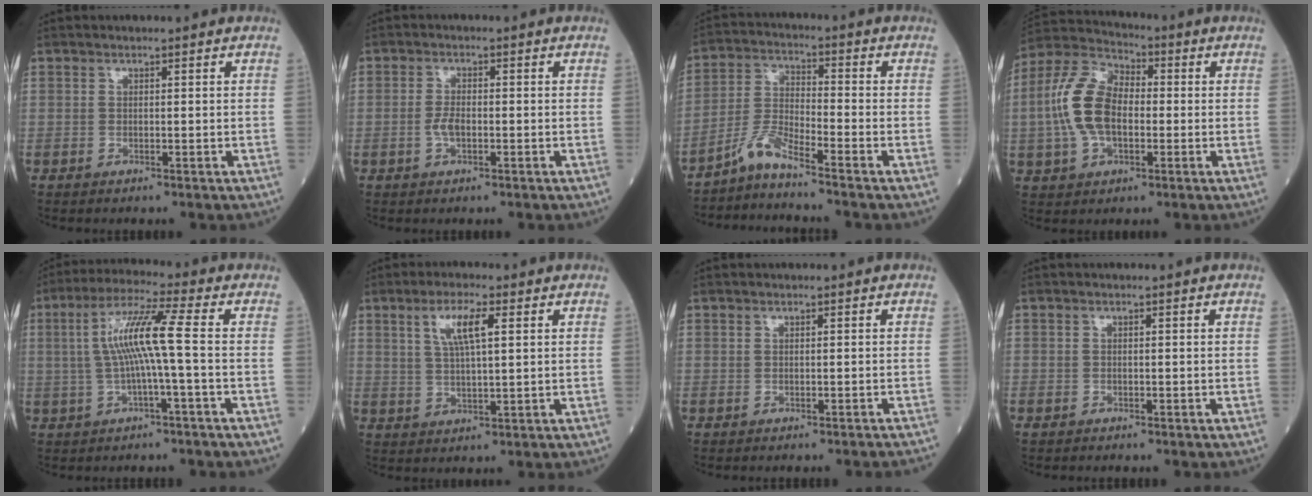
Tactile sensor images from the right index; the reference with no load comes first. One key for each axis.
{"total": 2.5, "fx": -0.6, "fy": 1.1, "fz": 2.1, "tx": -0.047, "ty": 0.002, "tz": -0.013}
{"total": 5.3, "fx": -4.6, "fy": -0.4, "fz": 2.7, "tx": -0.064, "ty": -0.016, "tz": -0.099}
{"total": 11.8, "fx": -0.7, "fy": 6.8, "fz": 9.7, "tx": -0.226, "ty": 0.029, "tz": -0.015}
{"total": 8.6, "fx": -0.1, "fy": -0.7, "fz": 8.6, "tx": -0.165, "ty": 0.019, "tz": -0.001}
{"total": 6.0, "fx": 2.4, "fy": 1.0, "fz": 5.4, "tx": -0.106, "ty": 0.006, "tz": 0.047}
{"total": 2.9, "fx": -2.7, "fy": -0.5, "fz": 1.0, "tx": -0.006, "ty": 0.001, "tz": -0.032}
{"total": 0.8, "fx": -0.6, "fy": 0.5, "fz": 0.0, "tx": -0.003, "ty": 0.005, "tz": -0.014}